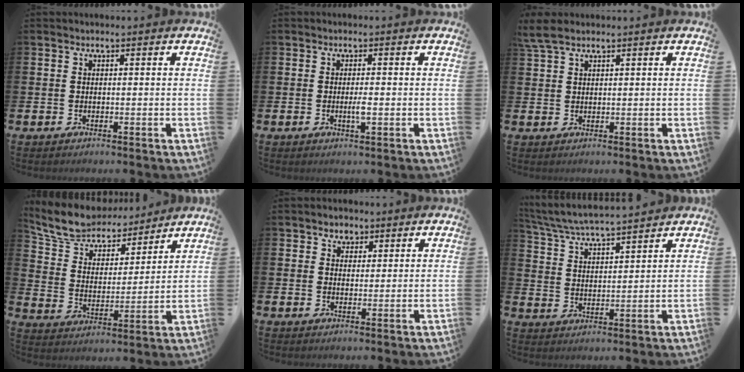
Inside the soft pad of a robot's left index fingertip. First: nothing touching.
{"total": 1.6, "force": [-0.3, 0.3, 1.6], "torque": [-0.030, 0.000, -0.006]}
{"total": 3.4, "force": [2.6, 1.2, 1.8], "torque": [-0.040, 0.001, 0.047]}
{"total": 9.1, "force": [8.4, 3.0, 1.8], "torque": [-0.079, -0.055, 0.152]}
{"total": 2.7, "force": [2.1, 1.8, 0.1], "torque": [-0.003, 0.002, 0.036]}
{"total": 5.6, "force": [5.4, 0.1, 1.1], "torque": [-0.050, -0.035, 0.095]}